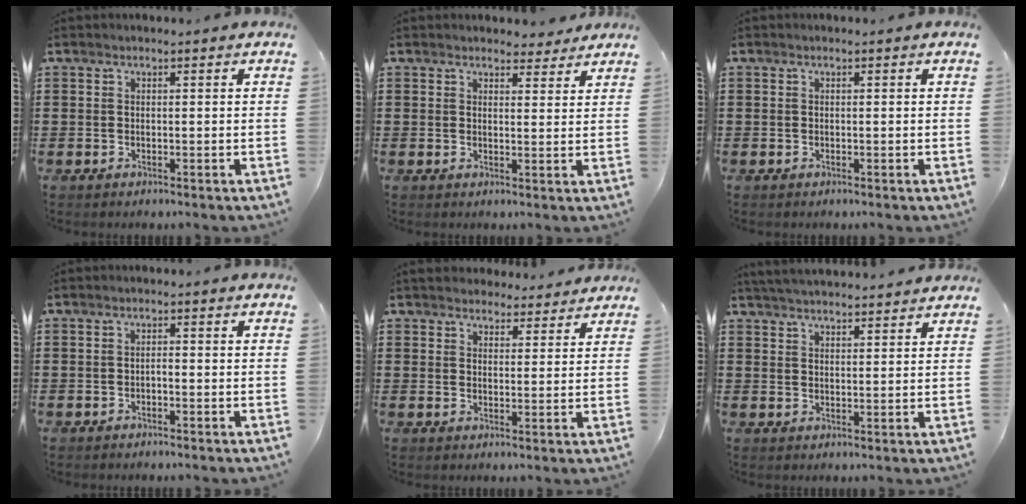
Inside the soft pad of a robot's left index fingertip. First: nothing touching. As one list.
[{"total": 3.0, "force": [2.8, 0.9, 0.5], "torque": [-0.009, -0.007, 0.050]}, {"total": 0.0}, {"total": 0.8, "force": [-0.6, 0.2, 0.6], "torque": [-0.014, -0.003, -0.011]}, {"total": 3.8, "force": [3.7, 0.9, -0.1], "torque": [-0.010, -0.010, 0.071]}, {"total": 3.5, "force": [3.4, -0.3, 0.3], "torque": [-0.018, -0.013, 0.063]}]